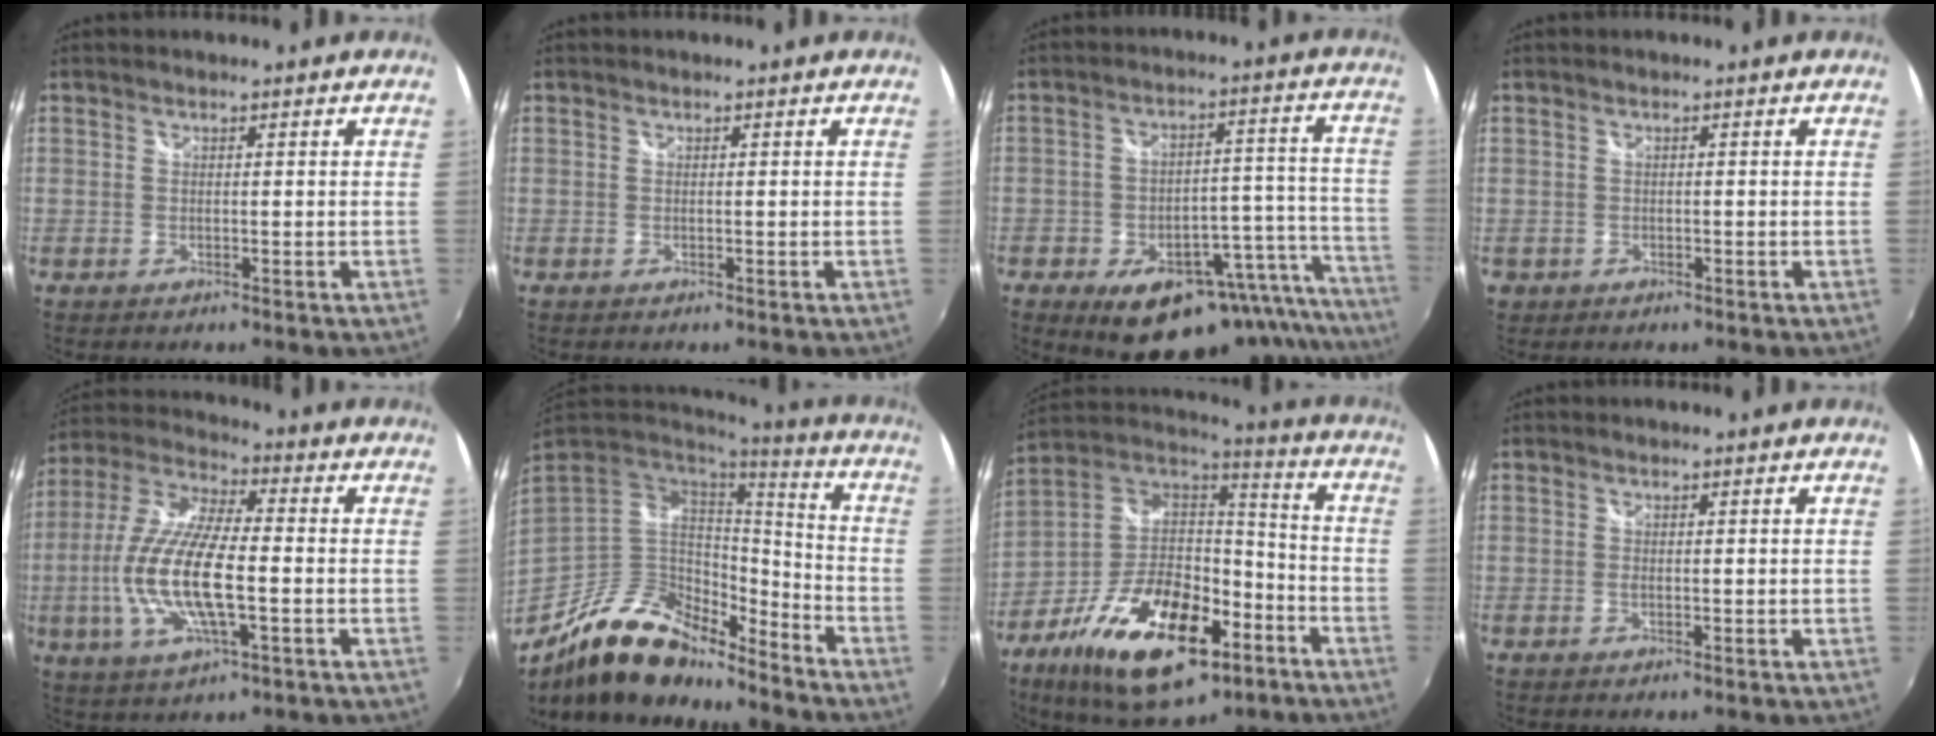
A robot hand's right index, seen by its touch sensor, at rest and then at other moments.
{"total": 0.0}
{"total": 22.3, "force": [-16.9, 9.4, 11.1], "torque": [-0.123, 0.024, -0.212]}
{"total": 1.9, "force": [-0.6, 1.8, 0.2], "torque": [-0.009, -0.001, -0.006]}
{"total": 16.4, "force": [-2.9, 5.0, 15.3], "torque": [-0.312, -0.007, -0.058]}
{"total": 18.6, "force": [-14.4, 7.3, 9.4], "torque": [-0.184, -0.006, -0.251]}
{"total": 26.4, "force": [-13.4, 12.9, 18.7], "torque": [-0.352, -0.006, -0.218]}
{"total": 0.0}